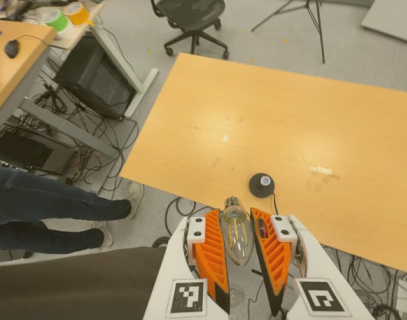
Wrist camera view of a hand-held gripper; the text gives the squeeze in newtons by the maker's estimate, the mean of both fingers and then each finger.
{"total": 13.2, "left": 13.8, "right": 12.6}